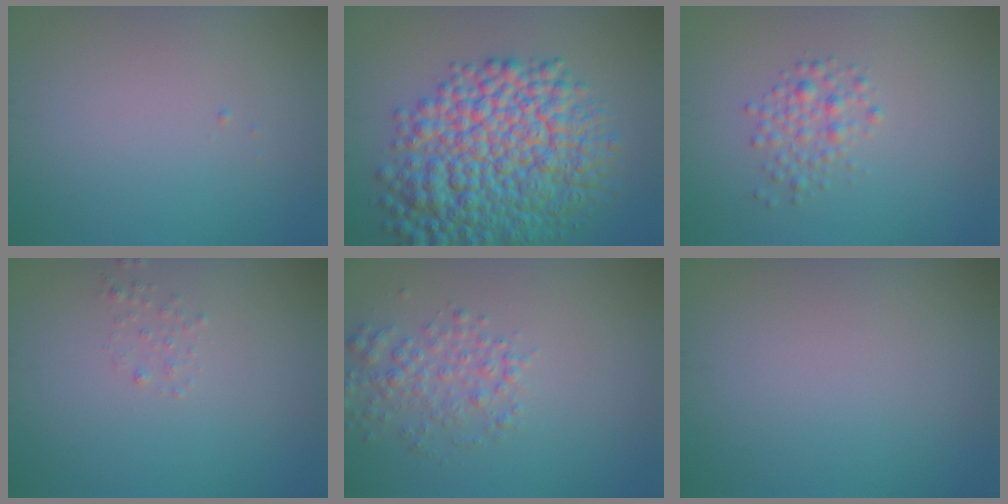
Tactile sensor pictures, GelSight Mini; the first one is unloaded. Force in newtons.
{"total": 12.2, "press": 12.2, "slide": 0.1}
{"total": 2.0, "press": 2.0, "slide": 0.1}
{"total": 0.8, "press": 0.8, "slide": 0.1}
{"total": 2.7, "press": 2.7, "slide": 0.1}
{"total": 0.0}